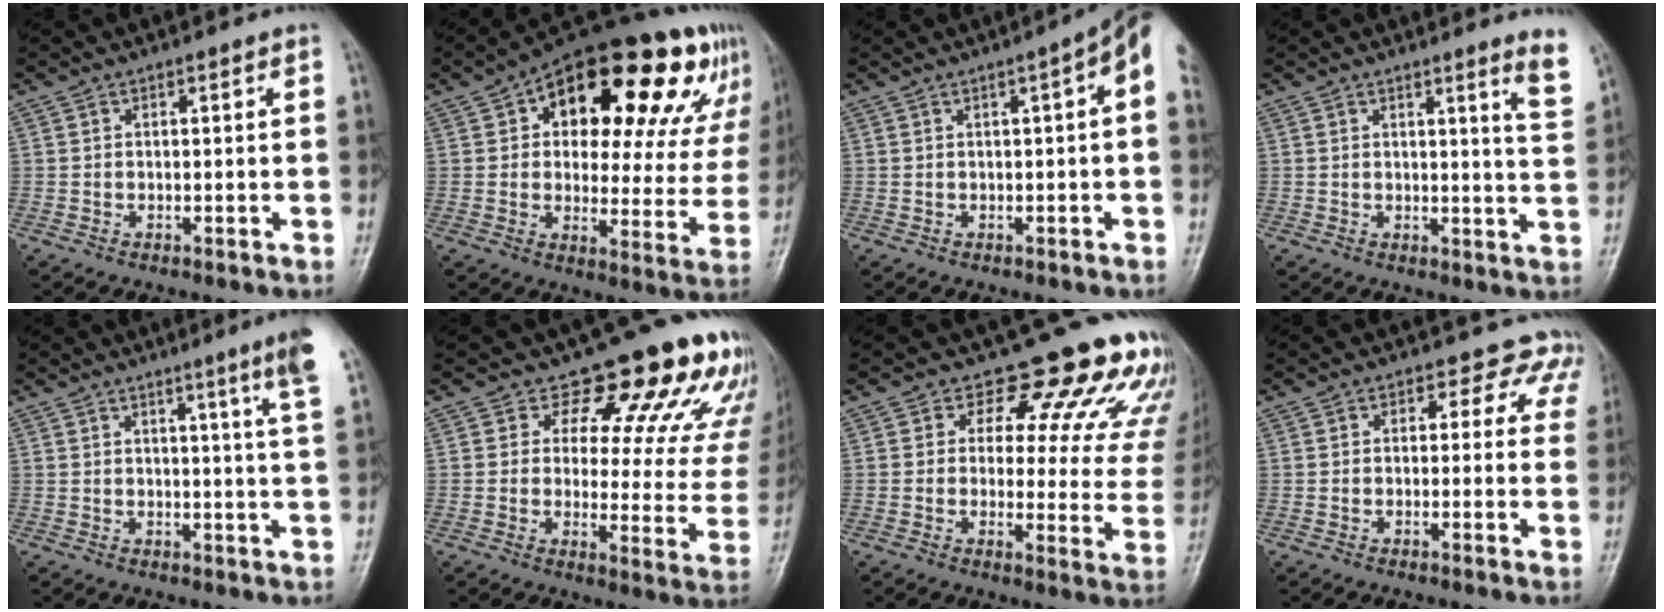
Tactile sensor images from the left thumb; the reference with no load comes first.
{"total": 28.0, "force": [12.4, 13.4, 21.1], "torque": [-0.244, 0.024, 0.176]}
{"total": 5.5, "force": [0.7, 1.0, 5.4], "torque": [-0.069, 0.022, 0.002]}
{"total": 5.4, "force": [3.8, -0.3, 3.9], "torque": [-0.045, -0.035, 0.037]}
{"total": 7.1, "force": [4.2, -0.6, 5.6], "torque": [-0.074, -0.025, 0.050]}
{"total": 19.0, "force": [15.1, 7.8, 8.5], "torque": [-0.043, -0.090, 0.163]}
{"total": 17.2, "force": [14.1, 6.8, 6.9], "torque": [-0.025, -0.090, 0.143]}
{"total": 6.5, "force": [4.6, 4.4, 1.2], "torque": [0.034, -0.012, 0.025]}